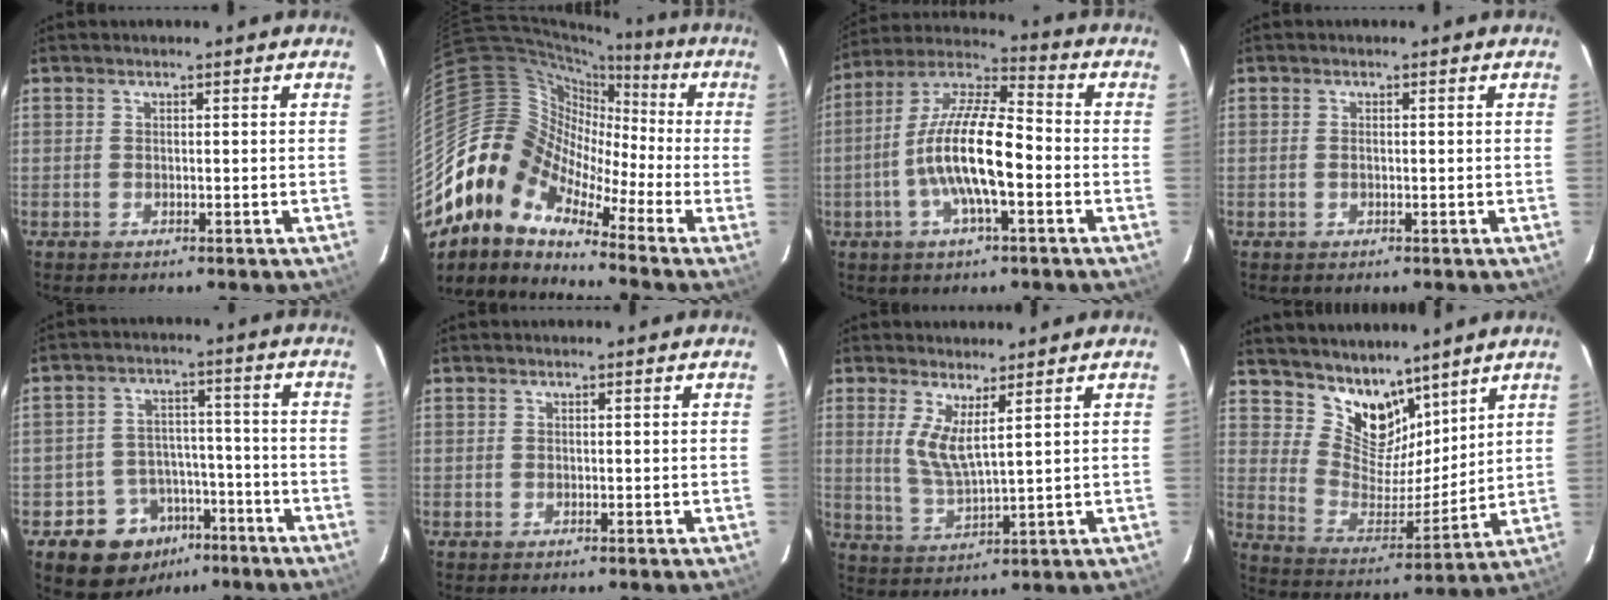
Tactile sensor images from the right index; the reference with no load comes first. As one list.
[{"total": 11.1, "force": [-6.8, 7.5, 4.5], "torque": [-0.070, 0.027, -0.163]}, {"total": 14.6, "force": [-3.5, 3.7, 13.7], "torque": [-0.264, 0.000, -0.072]}, {"total": 0.7, "force": [-0.1, 0.3, 0.6], "torque": [-0.014, 0.001, -0.003]}, {"total": 11.1, "force": [-6.5, 8.6, 2.6], "torque": [-0.059, 0.035, -0.080]}, {"total": 0.0}, {"total": 6.1, "force": [2.6, 0.9, 5.4], "torque": [-0.110, -0.018, 0.053]}, {"total": 12.3, "force": [9.4, 6.5, 4.5], "torque": [-0.084, -0.002, 0.181]}]